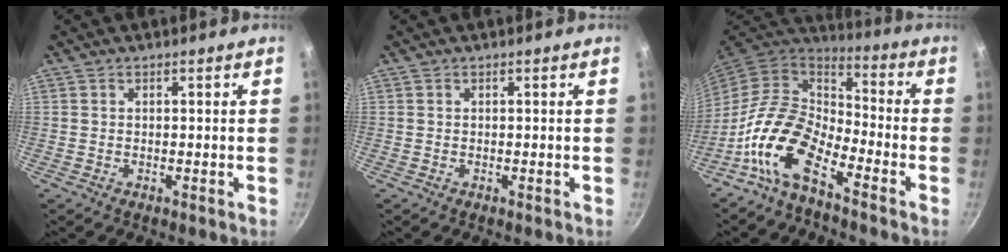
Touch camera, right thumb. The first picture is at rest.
{"total": 0.0}
{"total": 13.4, "force": [-7.7, 6.5, 8.9], "torque": [-0.151, 0.067, -0.172]}